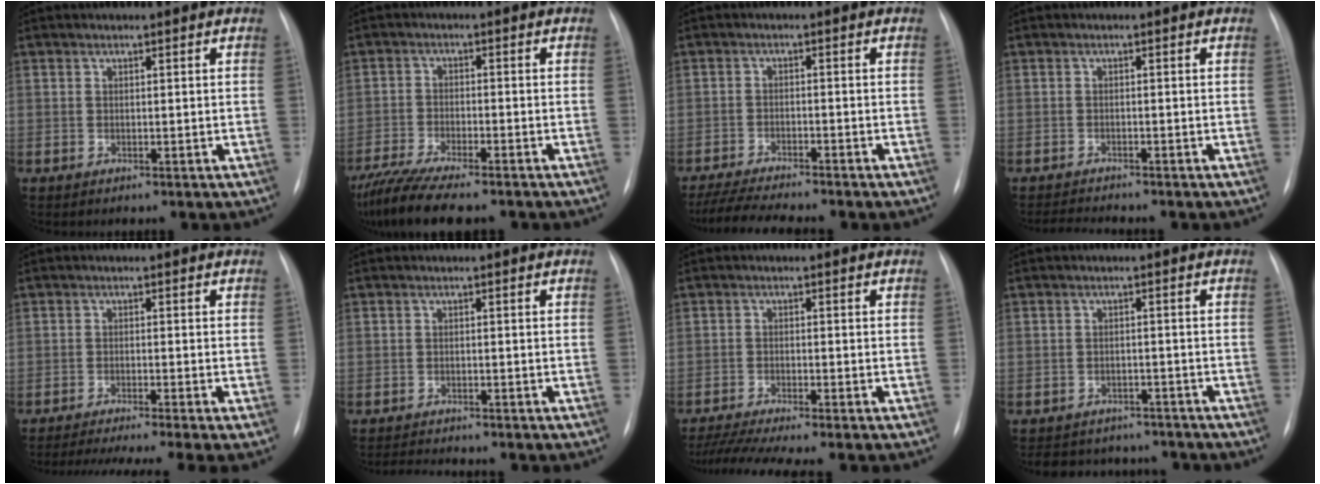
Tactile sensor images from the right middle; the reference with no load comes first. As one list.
[{"total": 12.2, "force": [-10.3, 1.7, 6.4], "torque": [-0.115, -0.020, -0.164]}, {"total": 9.2, "force": [-8.2, 0.2, 4.1], "torque": [-0.069, -0.018, -0.130]}, {"total": 3.0, "force": [-3.0, -0.3, 0.6], "torque": [-0.014, -0.014, -0.047]}, {"total": 12.4, "force": [-10.0, -0.3, 7.3], "torque": [-0.108, -0.022, -0.150]}, {"total": 3.6, "force": [-3.5, 0.0, 0.8], "torque": [-0.016, -0.012, -0.054]}, {"total": 8.9, "force": [-7.7, -0.8, 4.5], "torque": [-0.068, -0.019, -0.122]}, {"total": 9.7, "force": [-8.7, 4.1, 1.4], "torque": [-0.020, 0.018, -0.106]}]